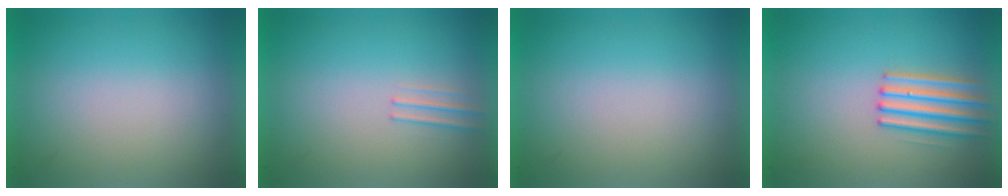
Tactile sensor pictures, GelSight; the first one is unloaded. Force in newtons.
{"total": 1.1}
{"total": 0.0}
{"total": 3.1}